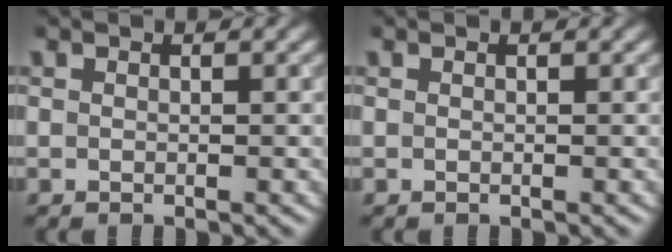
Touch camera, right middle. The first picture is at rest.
{"total": 0.0}